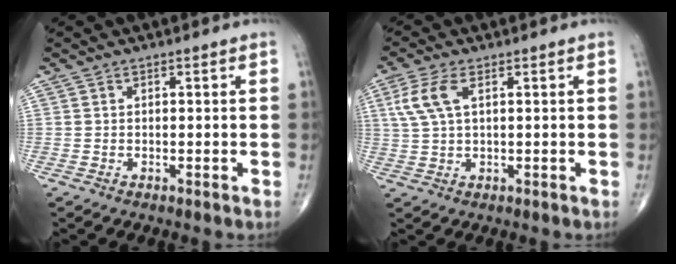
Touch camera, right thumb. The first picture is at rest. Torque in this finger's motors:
{"motor_torque": [-0.48, 0.69, 0.61, 0.12, 0.08]}